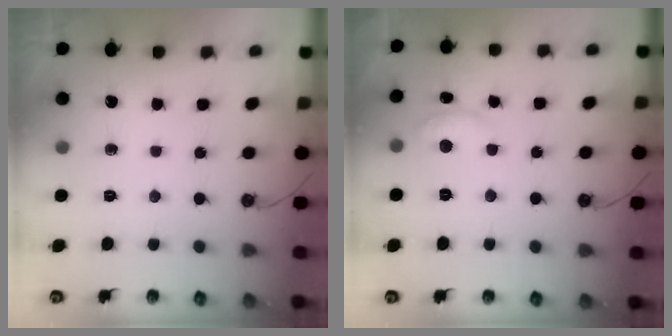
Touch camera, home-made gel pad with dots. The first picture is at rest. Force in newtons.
{"total": 0.6, "press": 0.2, "slide": 0.6}